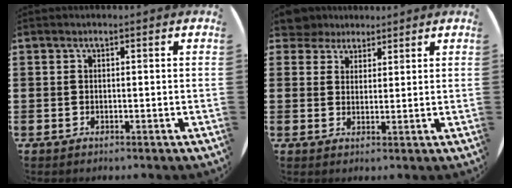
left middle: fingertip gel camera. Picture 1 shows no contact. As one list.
[{"total": 4.2, "force": [3.8, 1.9, 0.2], "torque": [-0.019, 0.001, 0.074]}]